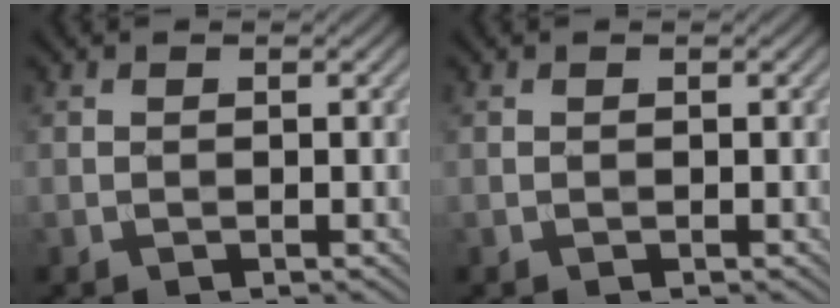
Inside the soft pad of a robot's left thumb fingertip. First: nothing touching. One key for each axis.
{"total": 0.0}